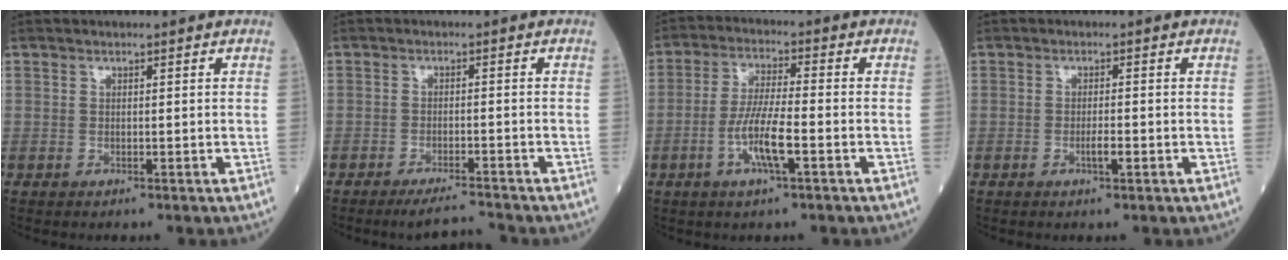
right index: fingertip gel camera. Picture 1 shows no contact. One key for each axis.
{"total": 3.8, "fx": -3.6, "fy": -0.3, "fz": 1.3, "tx": -0.021, "ty": -0.014, "tz": -0.062}
{"total": 7.5, "fx": -2.7, "fy": 0.8, "fz": 6.9, "tx": -0.137, "ty": -0.003, "tz": -0.055}
{"total": 1.9, "fx": -0.7, "fy": 0.1, "fz": 1.8, "tx": -0.032, "ty": -0.001, "tz": -0.013}